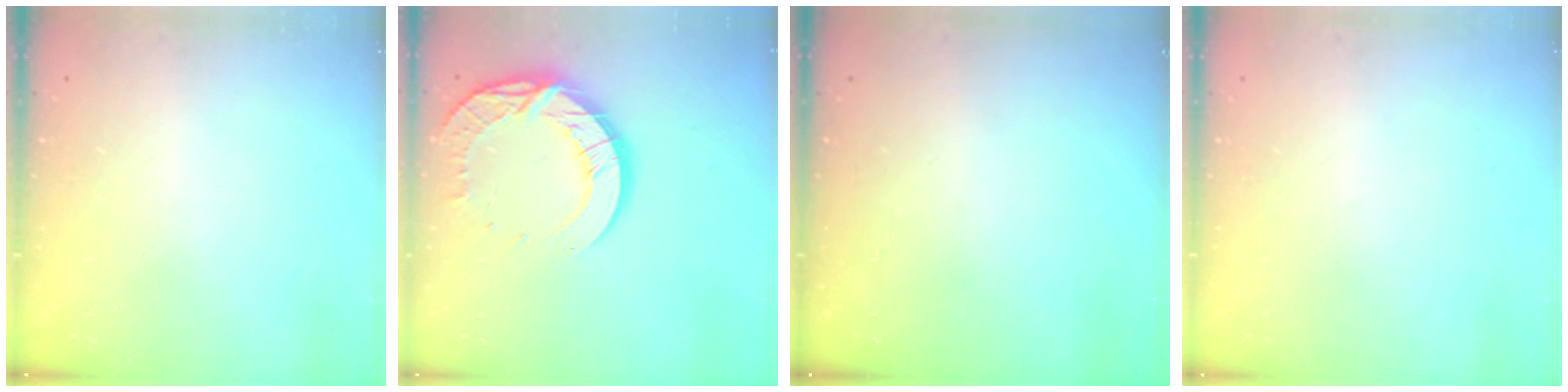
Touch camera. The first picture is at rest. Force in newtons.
{"total": 17.8, "press": 17.7, "slide": 1.5}
{"total": 0.0}
{"total": 0.0}